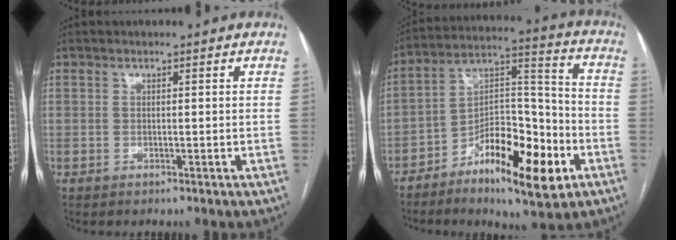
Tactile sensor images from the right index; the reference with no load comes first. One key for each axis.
{"total": 16.5, "fx": -8.0, "fy": 5.4, "fz": 13.3, "tx": -0.211, "ty": 0.019, "tz": -0.123}